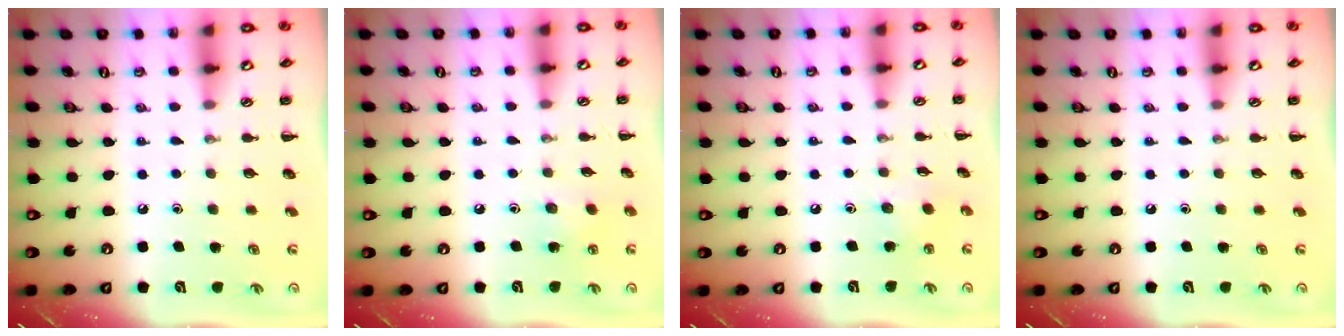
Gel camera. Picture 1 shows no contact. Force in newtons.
{"total": 3.9, "press": 3.8, "slide": 1.1}
{"total": 3.3, "press": 3.2, "slide": 0.8}
{"total": 0.0}